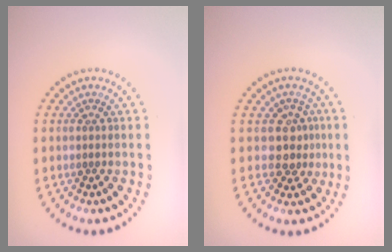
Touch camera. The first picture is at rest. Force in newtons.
{"total": 2.5, "press": 2.0, "slide": 1.6}